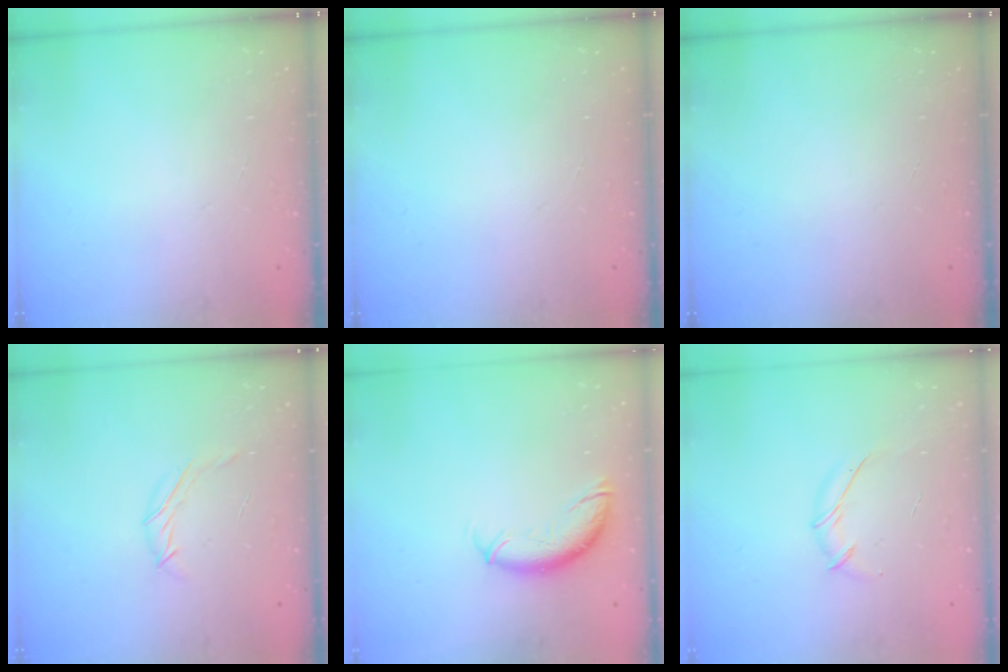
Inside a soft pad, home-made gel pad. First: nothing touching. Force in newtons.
{"total": 0.0}
{"total": 0.0}
{"total": 4.5, "press": 4.4, "slide": 0.9}
{"total": 9.9, "press": 9.8, "slide": 1.4}
{"total": 6.1, "press": 6.0, "slide": 1.1}